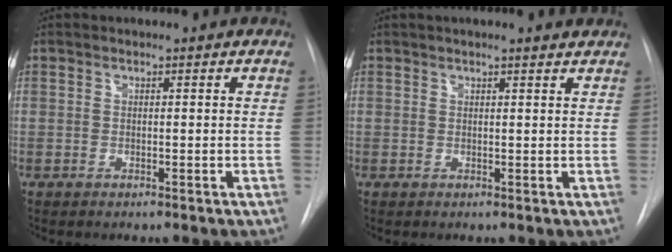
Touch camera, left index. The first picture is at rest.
{"total": 4.7, "force": [4.4, 0.0, 1.7], "torque": [-0.024, 0.007, 0.039]}